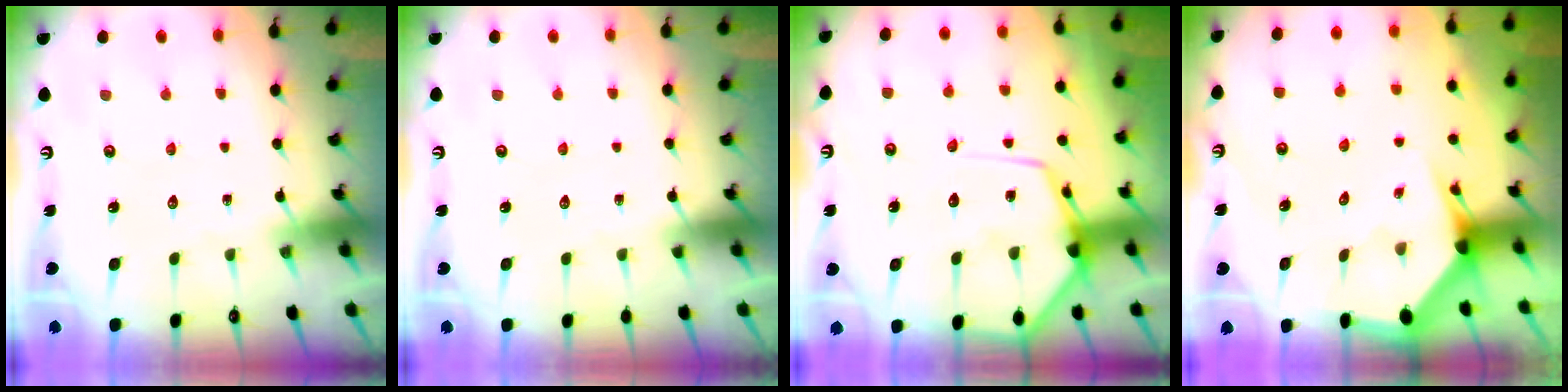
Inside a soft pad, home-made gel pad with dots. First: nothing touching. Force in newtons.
{"total": 0.0}
{"total": 11.4, "press": 11.4, "slide": 1.0}
{"total": 2.8, "press": 2.8, "slide": 0.0}